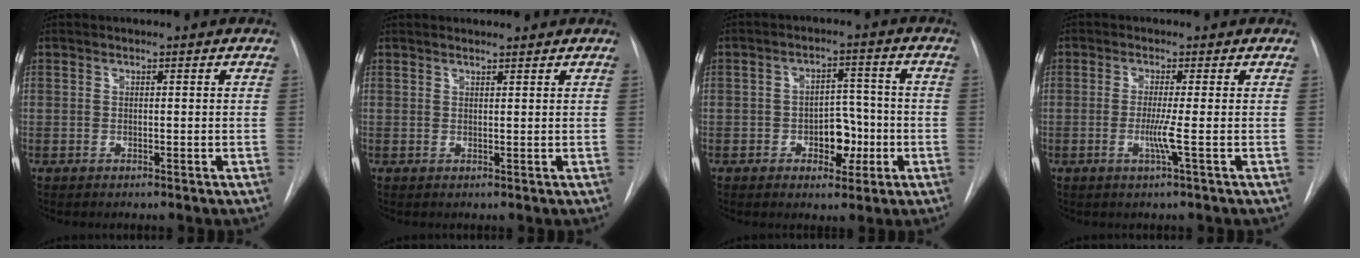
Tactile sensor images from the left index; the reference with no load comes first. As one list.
[{"total": 2.2, "force": [2.1, 0.3, 0.3], "torque": [-0.009, 0.016, 0.033]}, {"total": 5.8, "force": [-1.9, 3.5, 4.2], "torque": [-0.053, 0.014, -0.025]}, {"total": 2.7, "force": [-0.6, -0.9, 2.5], "torque": [-0.051, -0.005, -0.015]}]